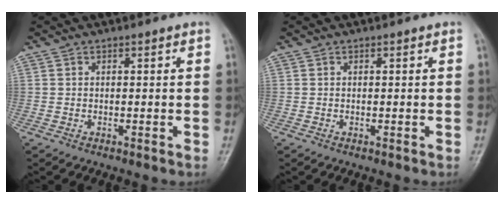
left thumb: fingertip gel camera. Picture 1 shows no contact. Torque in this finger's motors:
{"motor_torque": [-0.02, 0.00, 0.01, 0.03, 0.00]}